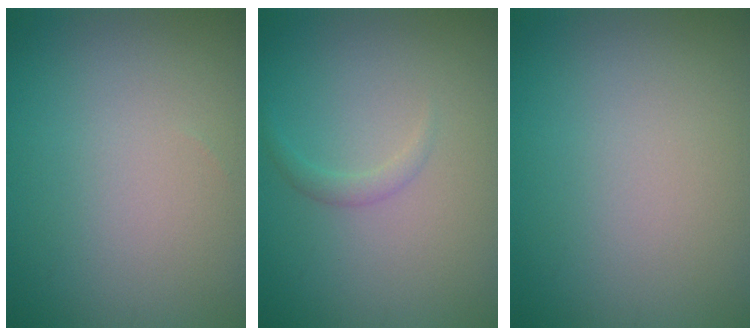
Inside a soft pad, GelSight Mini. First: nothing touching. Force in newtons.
{"total": 1.0, "press": 1.0, "slide": 0.1}
{"total": 0.0}